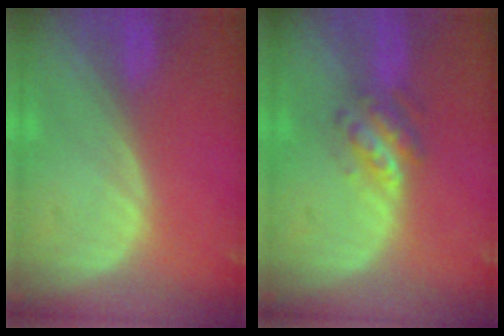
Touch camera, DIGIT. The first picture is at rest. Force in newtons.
{"total": 4.9, "press": 4.4, "slide": 2.1}